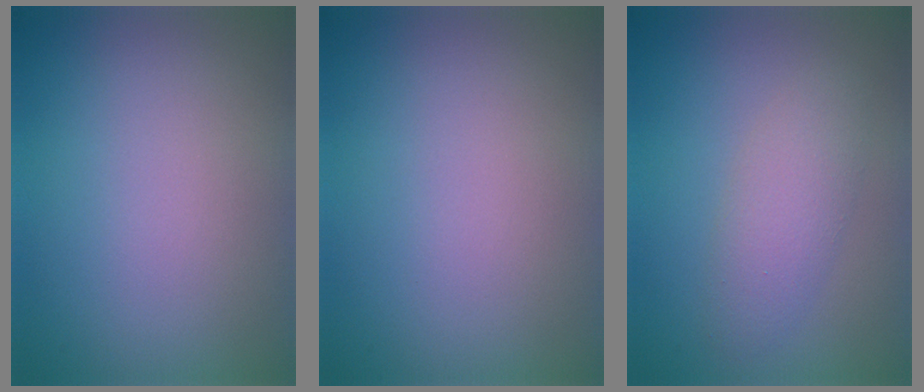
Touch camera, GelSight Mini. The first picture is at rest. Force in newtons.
{"total": 0.0}
{"total": 2.8, "press": 2.8, "slide": 0.0}